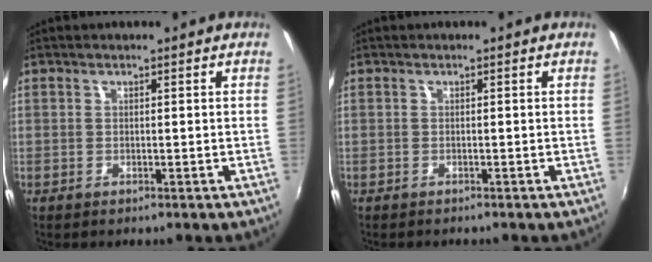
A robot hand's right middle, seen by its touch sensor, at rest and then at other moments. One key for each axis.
{"total": 0.6, "fx": -0.6, "fy": 0.0, "fz": 0.2, "tx": -0.004, "ty": -0.002, "tz": -0.010}